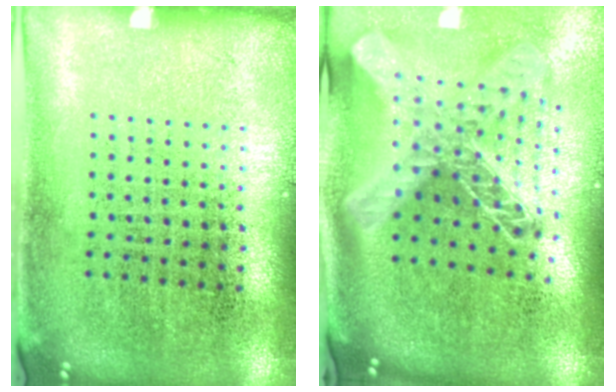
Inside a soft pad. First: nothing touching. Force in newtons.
{"total": 2.8, "press": 2.0, "slide": 2.0}